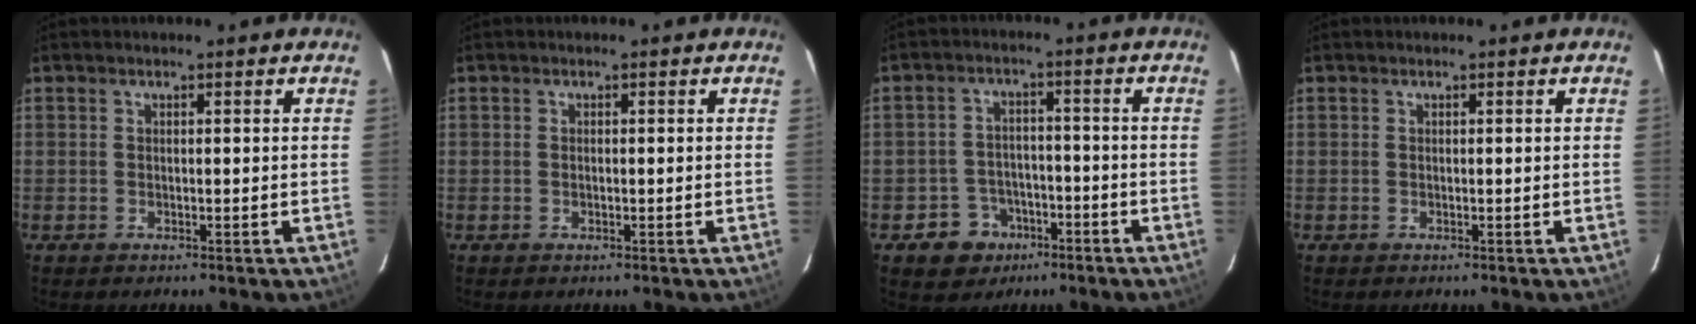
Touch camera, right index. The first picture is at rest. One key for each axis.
{"total": 0.0}
{"total": 7.4, "fx": -4.0, "fy": 6.1, "fz": 0.9, "tx": -0.032, "ty": 0.028, "tz": -0.052}
{"total": 0.0}